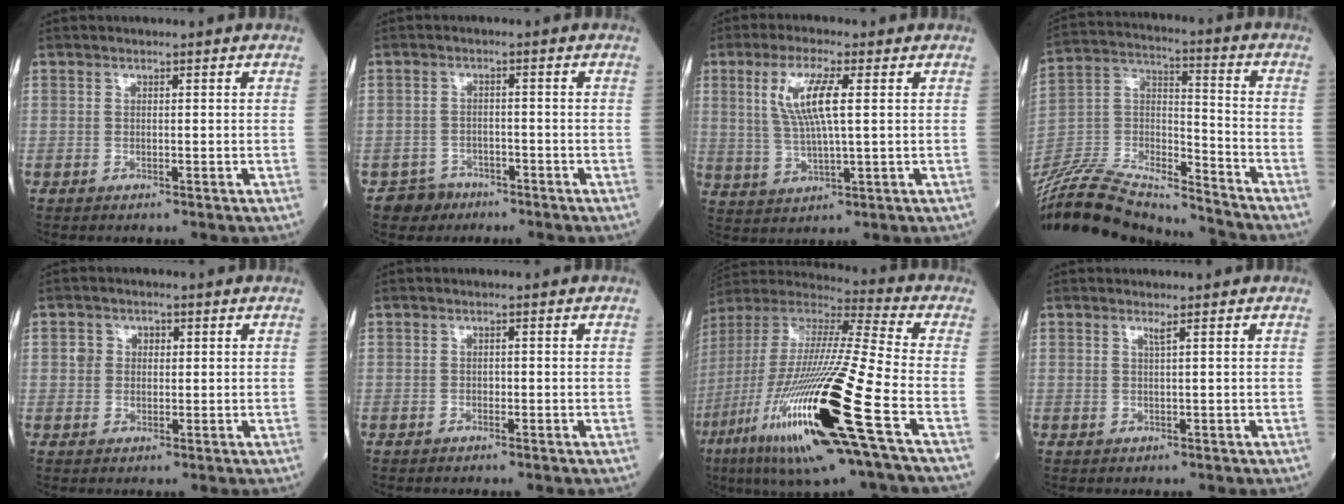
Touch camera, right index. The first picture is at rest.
{"total": 3.1, "force": [-2.2, 2.2, -0.4], "torque": [0.009, 0.009, -0.037]}
{"total": 8.1, "force": [2.2, 1.1, 7.7], "torque": [-0.165, 0.006, 0.048]}
{"total": 23.9, "force": [-22.5, 2.6, 7.5], "torque": [-0.181, -0.006, -0.386]}
{"total": 2.8, "force": [0.6, 2.5, 1.1], "torque": [-0.015, 0.010, 0.009]}
{"total": 0.0}
{"total": 26.8, "force": [-9.9, 1.7, 24.9], "torque": [-0.505, -0.057, -0.189]}
{"total": 1.0, "force": [0.6, -0.5, 0.6], "torque": [-0.022, -0.007, 0.015]}